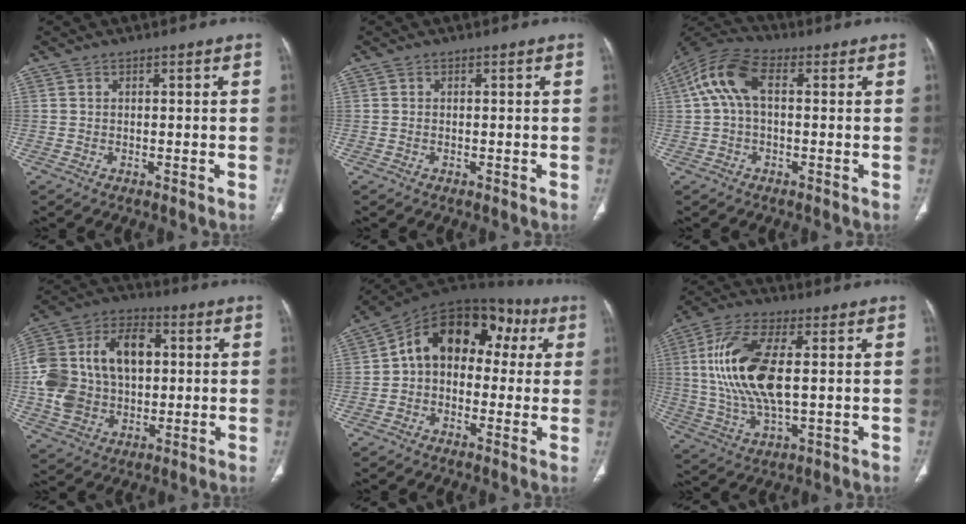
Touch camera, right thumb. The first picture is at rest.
{"total": 0.0}
{"total": 9.9, "force": [1.4, 5.5, 8.1], "torque": [-0.174, 0.034, 0.019]}
{"total": 20.5, "force": [1.8, 14.1, 14.8], "torque": [-0.274, 0.024, 0.035]}
{"total": 16.6, "force": [2.8, 11.2, 12.0], "torque": [-0.130, 0.056, 0.028]}
{"total": 16.4, "force": [2.0, 6.8, 14.8], "torque": [-0.316, 0.001, 0.041]}